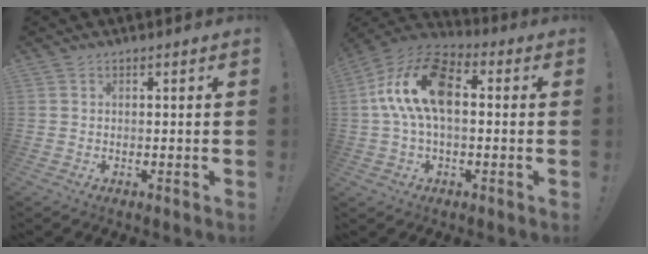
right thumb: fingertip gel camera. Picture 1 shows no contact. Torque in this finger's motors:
{"motor_torque": [1.98, 1.95, 0.51, 0.12, 0.36]}